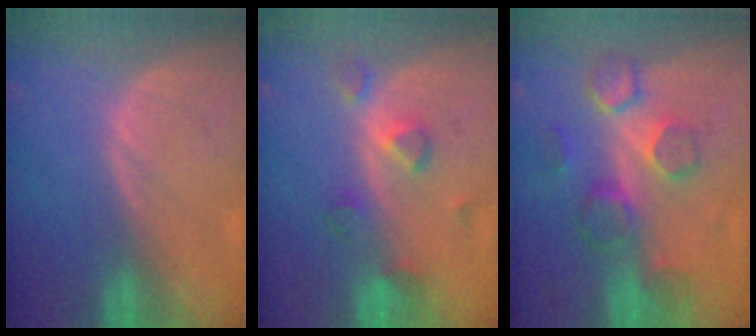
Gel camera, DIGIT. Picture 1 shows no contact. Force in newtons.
{"total": 4.4, "press": 4.3, "slide": 0.7}
{"total": 8.8, "press": 7.9, "slide": 3.7}